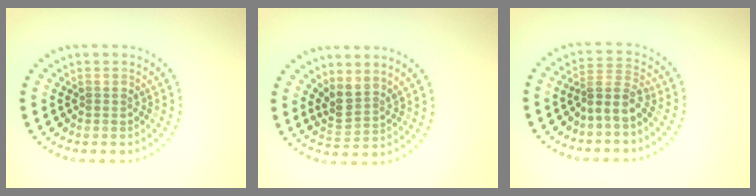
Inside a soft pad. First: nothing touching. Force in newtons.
{"total": 2.7, "press": 2.0, "slide": 1.8}
{"total": 2.8, "press": 2.0, "slide": 2.0}